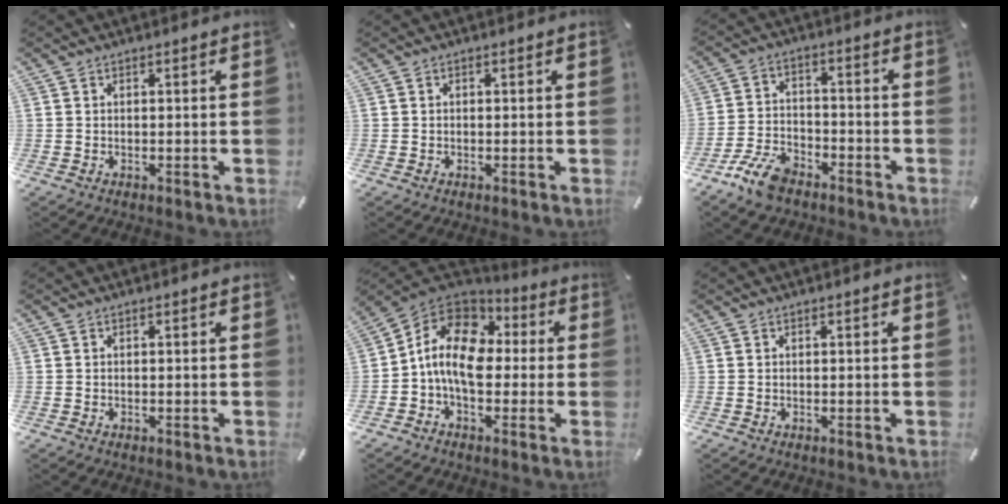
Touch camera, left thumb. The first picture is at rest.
{"total": 0.0}
{"total": 9.5, "force": [-6.7, 4.6, 5.0], "torque": [-0.104, 0.032, -0.124]}
{"total": 0.0}
{"total": 12.4, "force": [-1.3, 8.7, 8.7], "torque": [-0.181, 0.023, -0.025]}
{"total": 0.0}